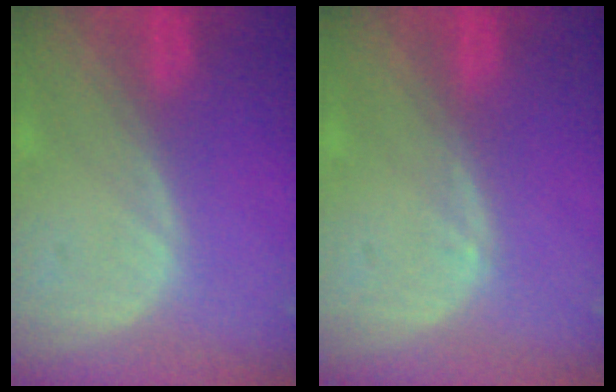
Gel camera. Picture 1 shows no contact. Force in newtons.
{"total": 0.8, "press": 0.7, "slide": 0.1}